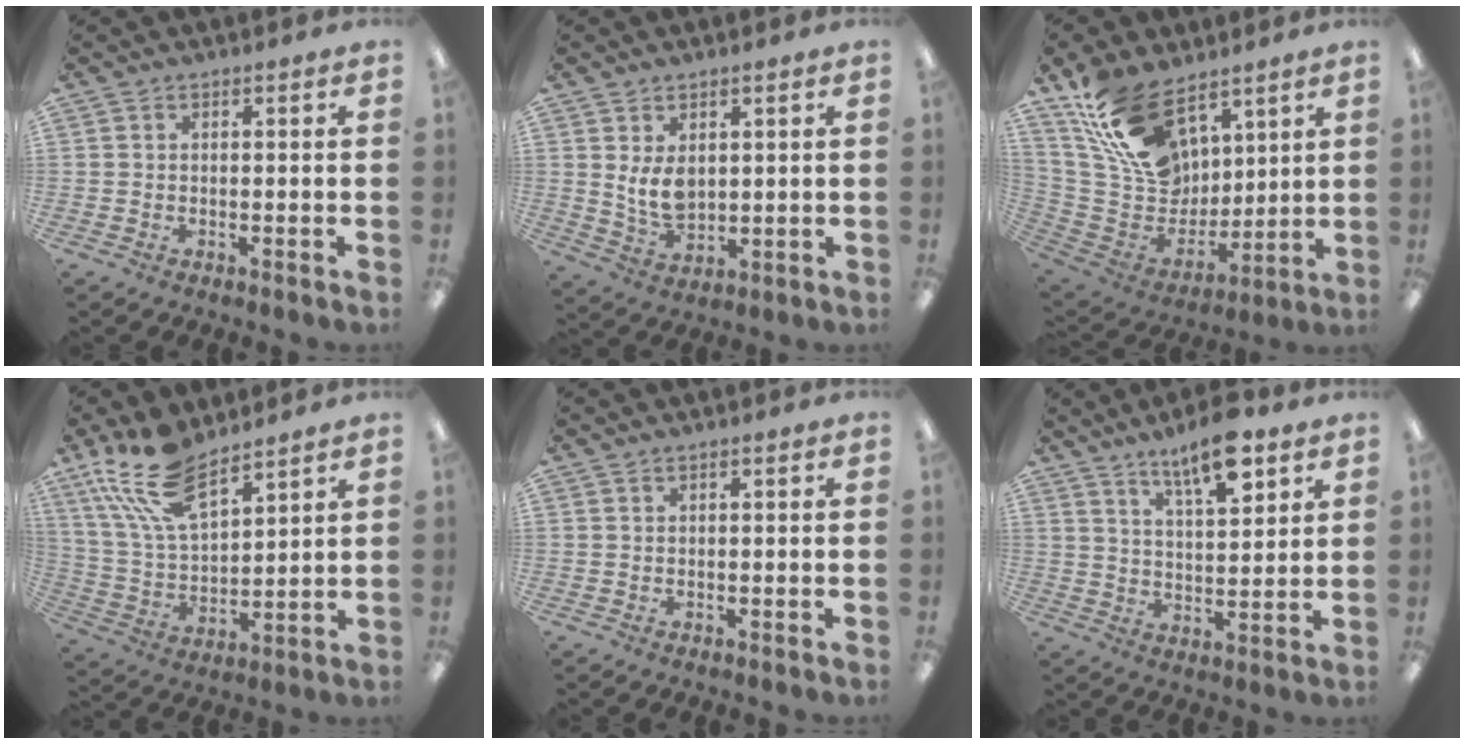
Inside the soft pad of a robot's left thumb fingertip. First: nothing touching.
{"total": 6.4, "force": [2.3, 3.8, 4.6], "torque": [-0.090, -0.013, 0.038]}
{"total": 20.1, "force": [12.5, 12.0, 10.2], "torque": [-0.215, -0.056, 0.238]}
{"total": 16.1, "force": [11.4, 6.6, 9.3], "torque": [-0.216, -0.045, 0.205]}
{"total": 0.0}
{"total": 11.7, "force": [8.0, 3.8, 7.6], "torque": [-0.115, -0.042, 0.135]}